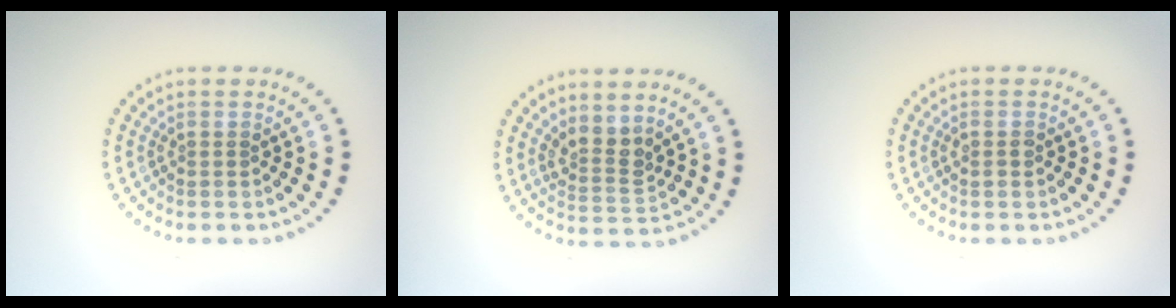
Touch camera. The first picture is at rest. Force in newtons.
{"total": 2.6, "press": 2.0, "slide": 1.6}
{"total": 0.7, "press": 0.7, "slide": 0.3}